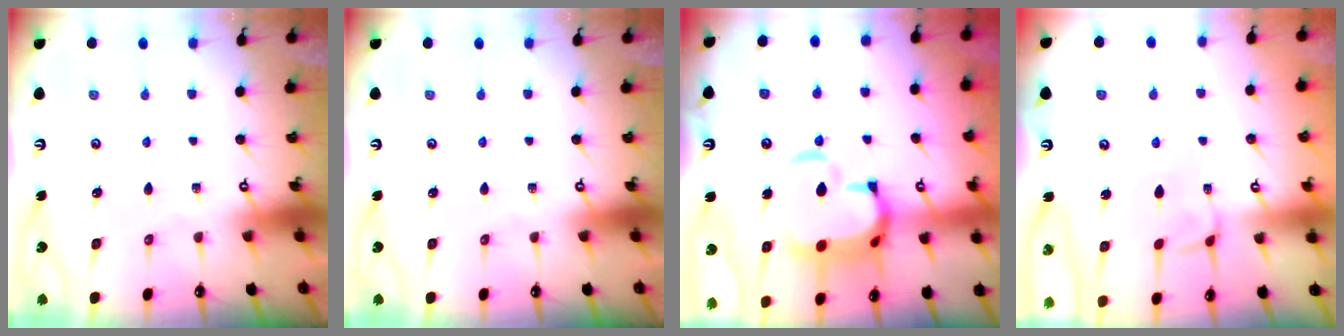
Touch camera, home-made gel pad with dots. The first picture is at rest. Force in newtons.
{"total": 0.0}
{"total": 10.8, "press": 10.7, "slide": 1.7}
{"total": 2.1, "press": 1.9, "slide": 0.7}